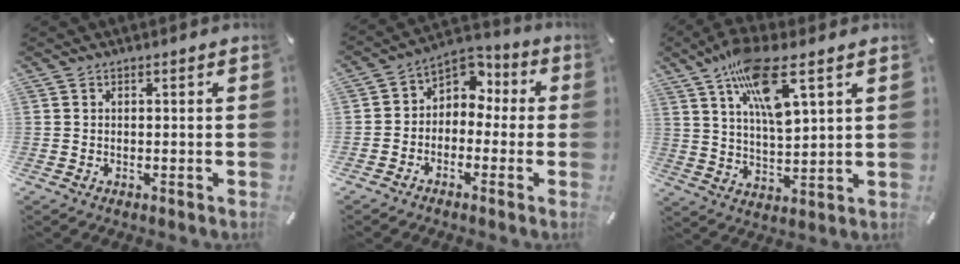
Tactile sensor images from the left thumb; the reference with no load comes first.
{"total": 6.1, "force": [0.5, 5.8, 1.7], "torque": [-0.030, -0.008, 0.007]}
{"total": 13.9, "force": [8.2, 4.5, 10.3], "torque": [-0.190, -0.023, 0.141]}